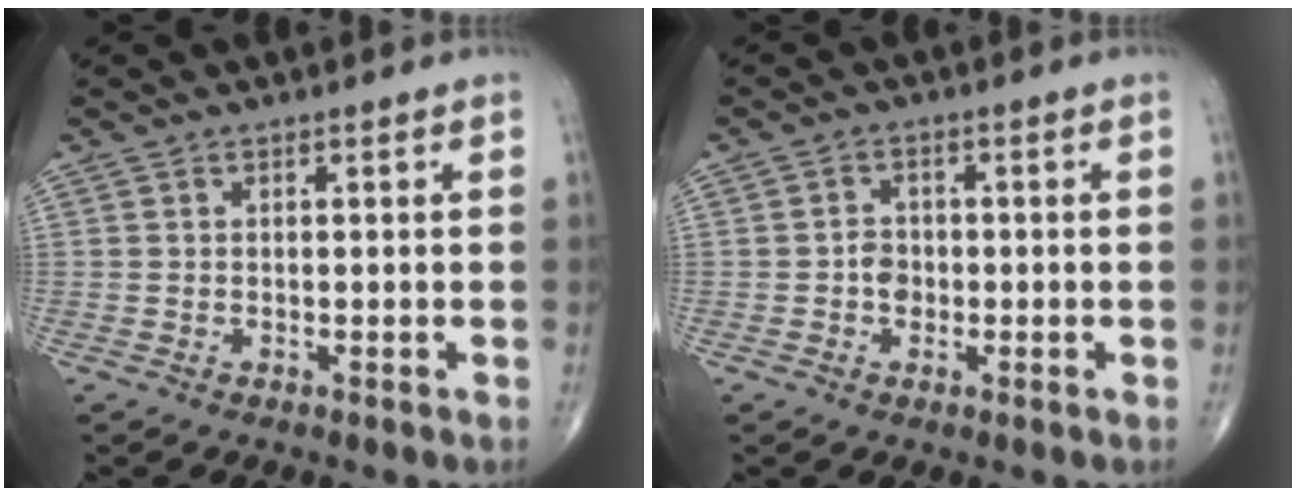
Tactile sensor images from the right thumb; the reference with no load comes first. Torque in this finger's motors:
{"motor_torque": [0.52, 0.43, 0.00, -0.53, -0.01]}